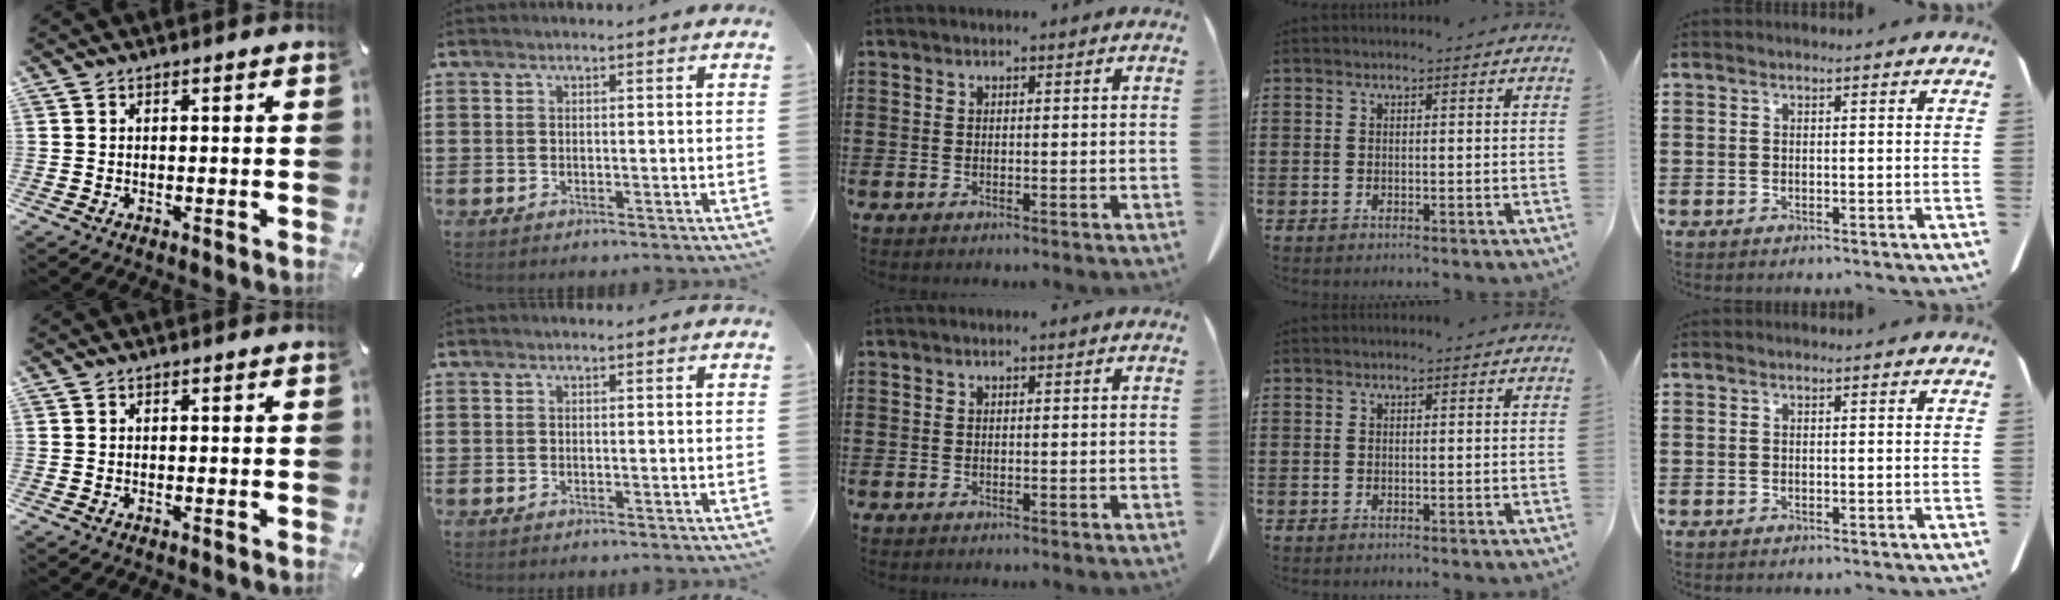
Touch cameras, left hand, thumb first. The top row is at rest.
{}